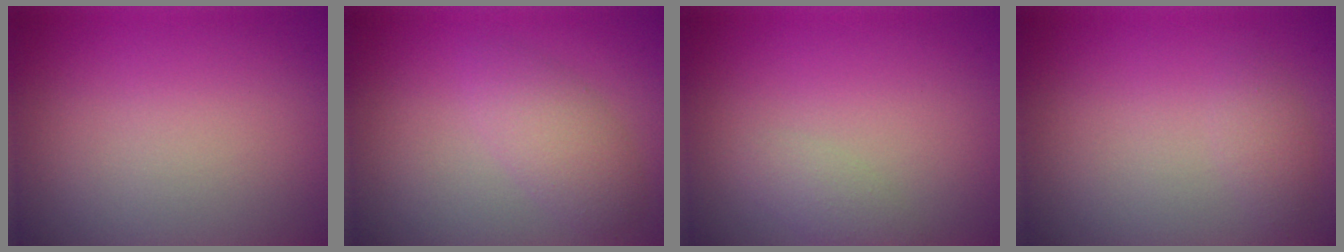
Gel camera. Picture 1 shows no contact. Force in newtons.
{"total": 2.7, "press": 2.6, "slide": 0.1}
{"total": 1.4, "press": 1.4, "slide": 0.1}
{"total": 1.1, "press": 1.1, "slide": 0.1}